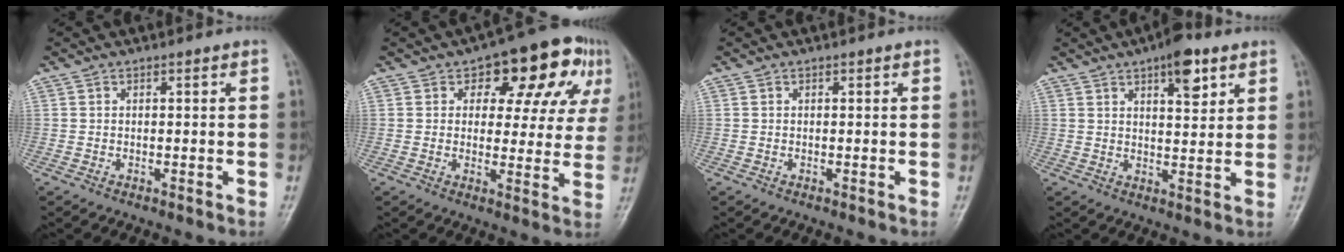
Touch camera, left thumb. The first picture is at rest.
{"total": 14.6, "force": [6.2, 8.6, 10.0], "torque": [-0.059, 0.006, 0.076]}
{"total": 0.0}
{"total": 8.1, "force": [4.4, 3.3, 5.9], "torque": [-0.063, -0.019, 0.060]}